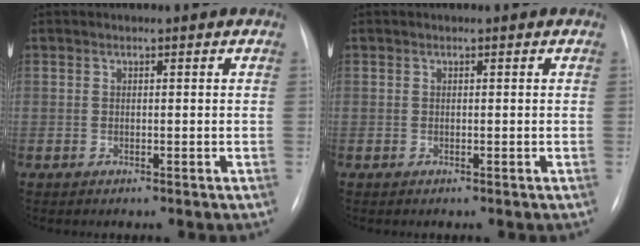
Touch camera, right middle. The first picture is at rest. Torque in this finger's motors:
{"motor_torque": [0.00, 0.00, 0.00, 0.00]}